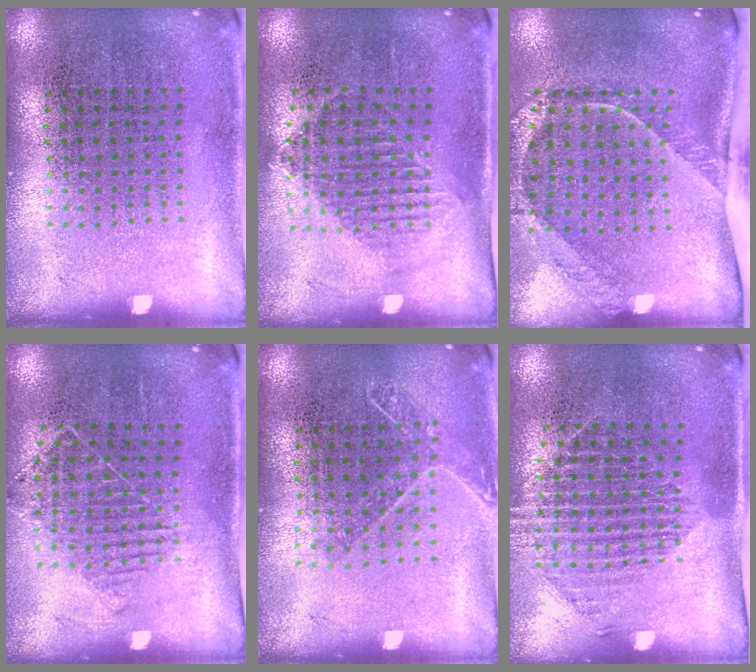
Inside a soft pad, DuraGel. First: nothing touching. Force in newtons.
{"total": 1.2, "press": 1.1, "slide": 0.5}
{"total": 2.7, "press": 1.8, "slide": 1.9}
{"total": 1.0, "press": 1.0, "slide": 0.2}
{"total": 1.2, "press": 1.0, "slide": 0.6}
{"total": 1.6, "press": 1.3, "slide": 0.9}